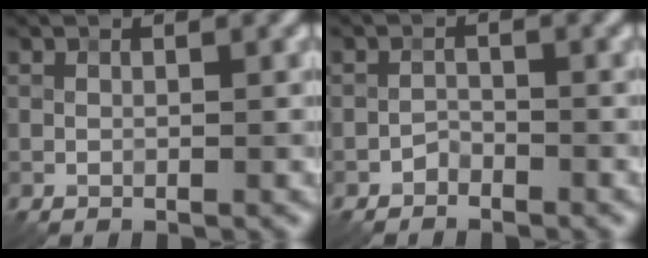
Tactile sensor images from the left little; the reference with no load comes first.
{"total": 1.1, "force": [-1.0, 0.5, 0.0], "torque": [0.003, 0.005, -0.018]}